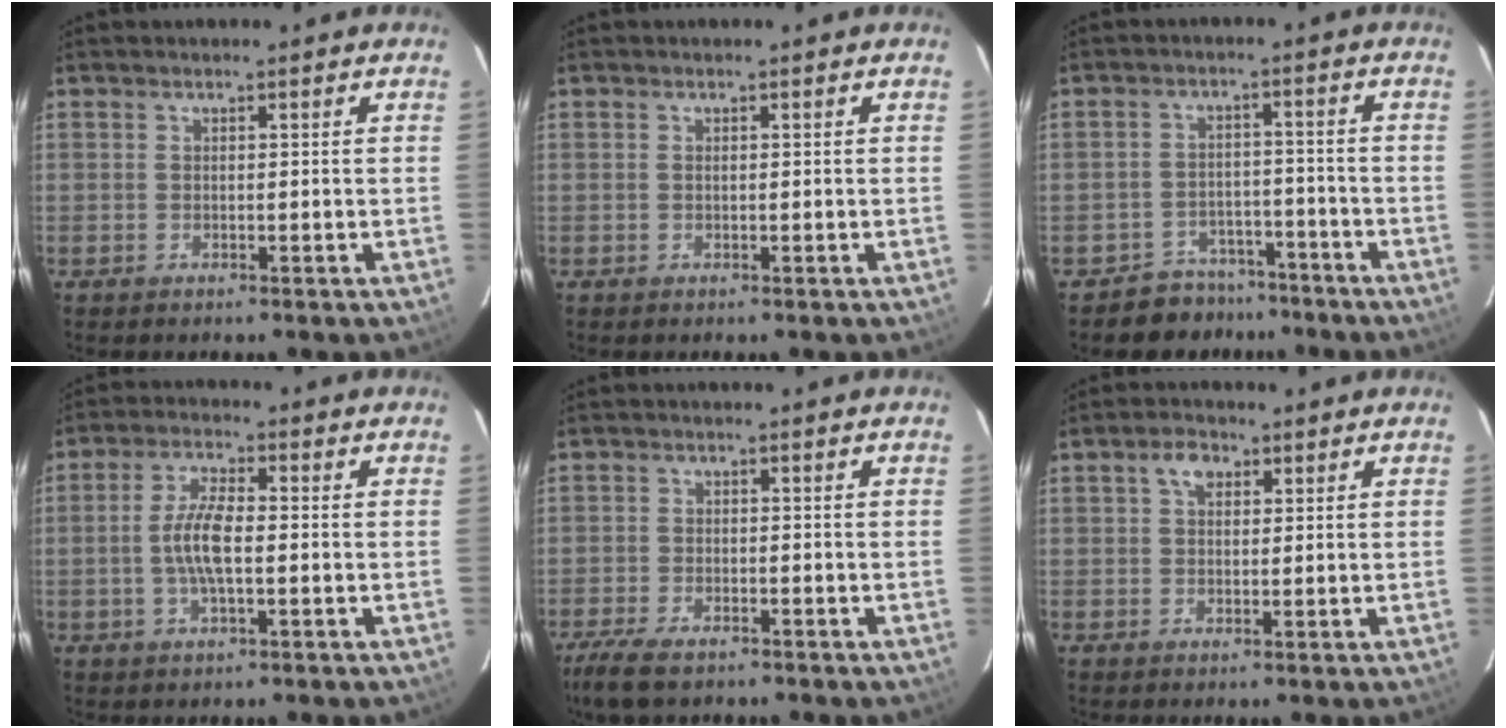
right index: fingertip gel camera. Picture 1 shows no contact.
{"total": 0.0}
{"total": 7.0, "force": [-5.7, 4.2, 0.1], "torque": [-0.010, 0.029, -0.079]}
{"total": 6.6, "force": [-0.9, 1.8, 6.2], "torque": [-0.128, 0.006, -0.020]}
{"total": 7.0, "force": [-5.3, 2.5, 3.8], "torque": [-0.109, -0.021, -0.100]}
{"total": 3.5, "force": [1.5, 2.4, 2.2], "torque": [-0.034, 0.012, 0.025]}